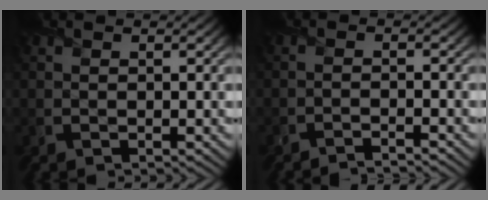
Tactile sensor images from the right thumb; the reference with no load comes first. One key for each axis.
{"total": 2.5, "fx": -2.0, "fy": 0.2, "fz": 1.4, "tx": -0.016, "ty": 0.003, "tz": -0.049}